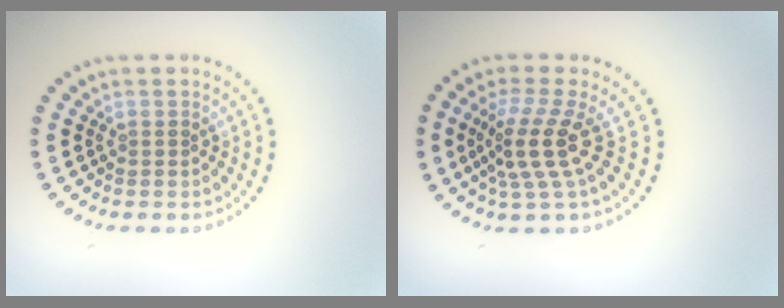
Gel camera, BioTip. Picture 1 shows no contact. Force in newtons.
{"total": 3.9, "press": 2.7, "slide": 2.9}